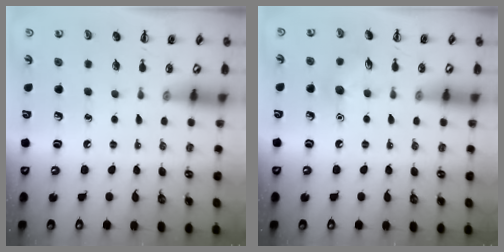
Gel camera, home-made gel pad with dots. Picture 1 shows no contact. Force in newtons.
{"total": 6.6, "press": 6.4, "slide": 1.4}